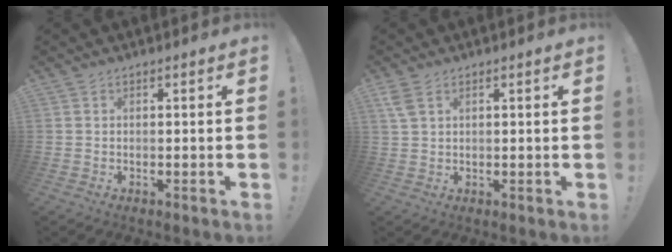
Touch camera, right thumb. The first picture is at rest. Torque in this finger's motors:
{"motor_torque": [-0.17, 0.24, 0.24, 0.41, 0.00]}